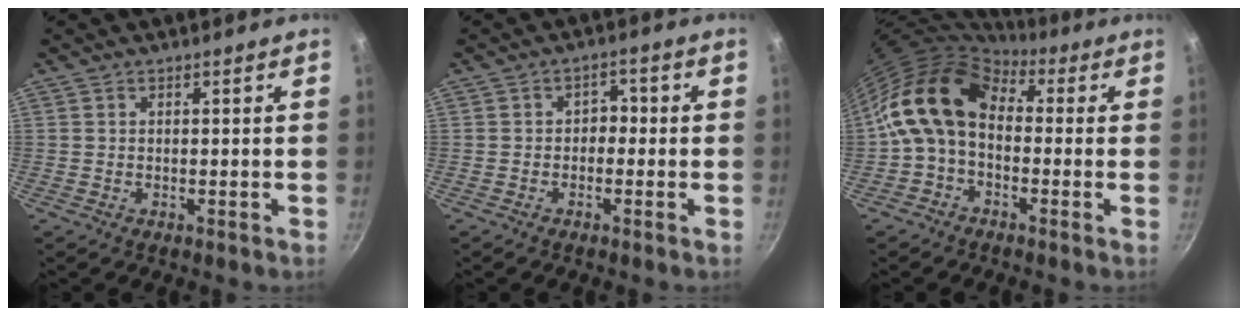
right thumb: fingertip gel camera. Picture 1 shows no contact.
{"total": 2.7, "force": [-0.6, 2.1, 1.5], "torque": [-0.002, 0.013, -0.015]}
{"total": 12.2, "force": [0.4, 8.7, 8.6], "torque": [-0.133, 0.031, -0.018]}